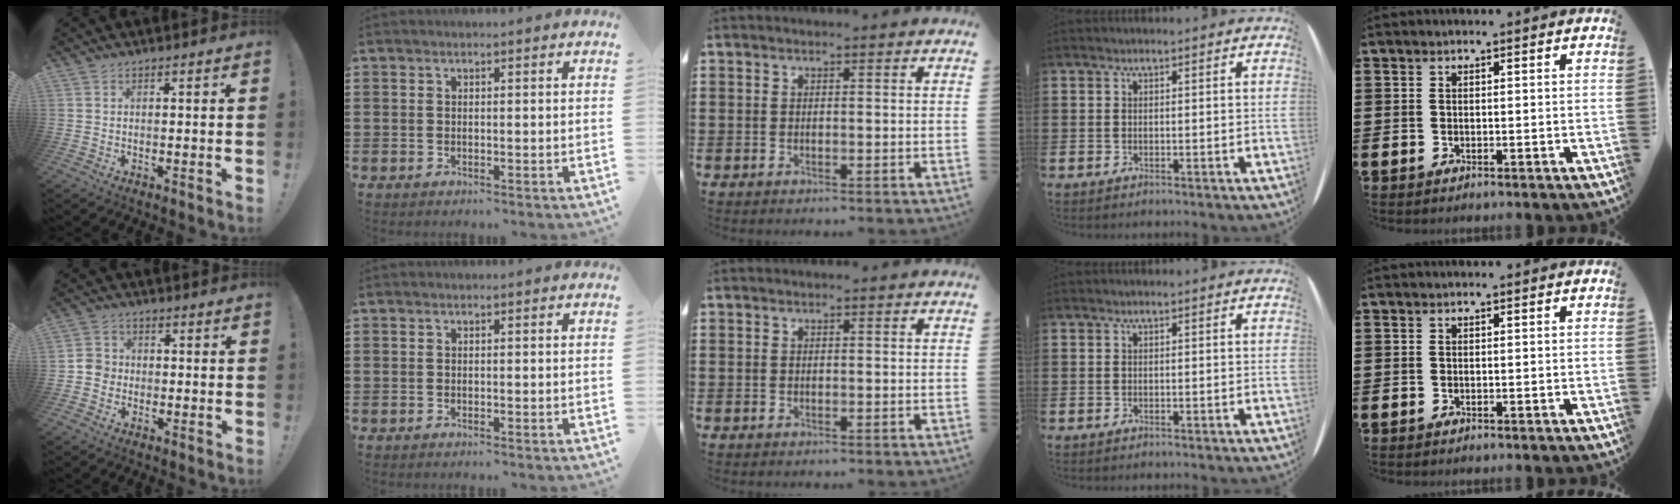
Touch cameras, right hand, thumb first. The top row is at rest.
{"thumb": {"total": 4.6, "force": [-1.5, 4.1, 1.4], "torque": [-0.025, 0.014, -0.028]}}